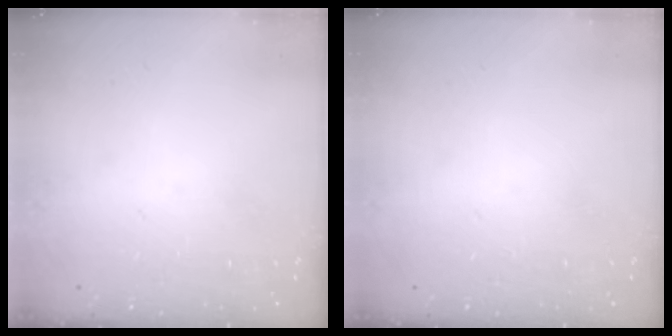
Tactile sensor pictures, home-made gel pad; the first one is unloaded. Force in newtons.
{"total": 0.0}